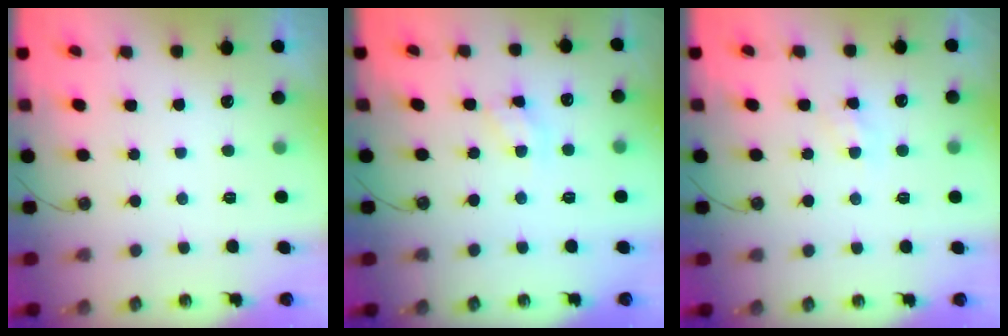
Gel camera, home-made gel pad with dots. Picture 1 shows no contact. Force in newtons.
{"total": 5.2, "press": 5.2, "slide": 0.4}
{"total": 6.7, "press": 6.6, "slide": 0.9}